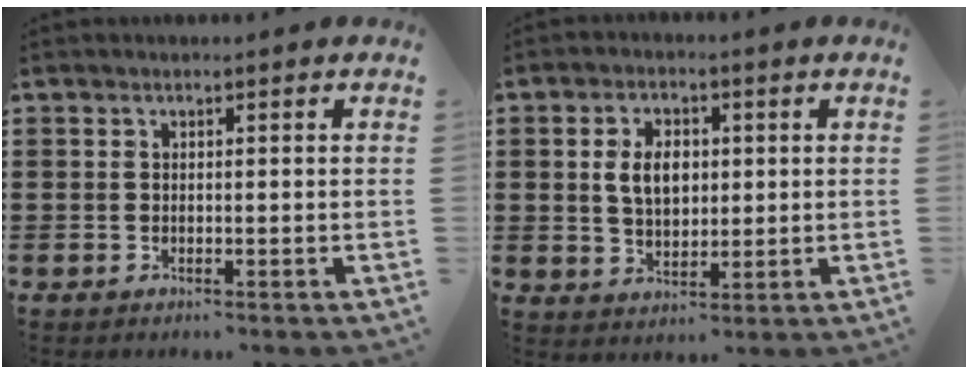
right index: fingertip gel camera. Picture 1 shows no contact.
{"total": 5.5, "force": [0.7, 3.5, 4.2], "torque": [-0.082, 0.004, 0.003]}